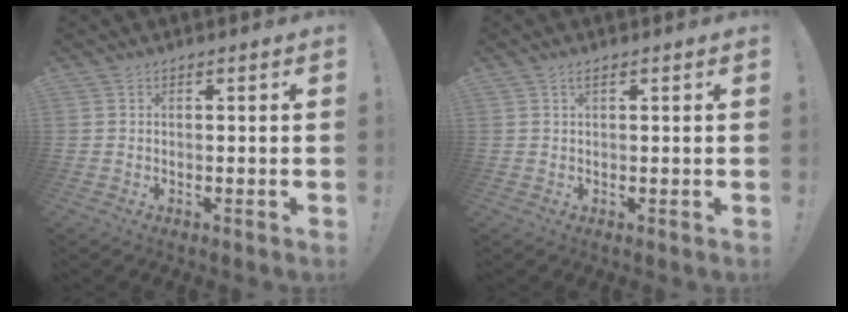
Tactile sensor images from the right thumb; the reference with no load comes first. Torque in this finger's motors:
{"motor_torque": [0.17, -0.01, 0.03, 0.04, -0.01]}